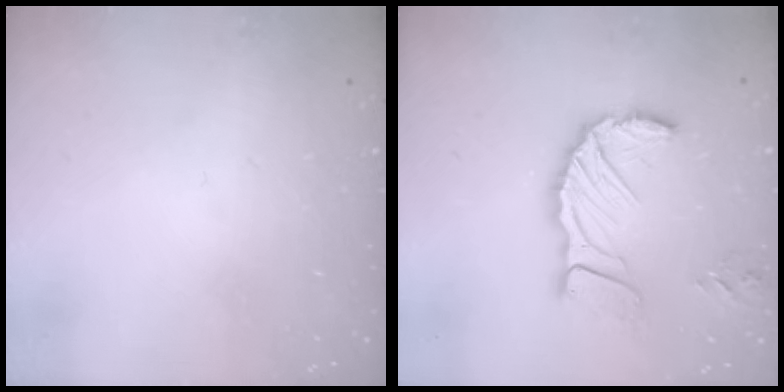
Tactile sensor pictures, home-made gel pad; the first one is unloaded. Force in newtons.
{"total": 14.3, "press": 14.2, "slide": 1.6}